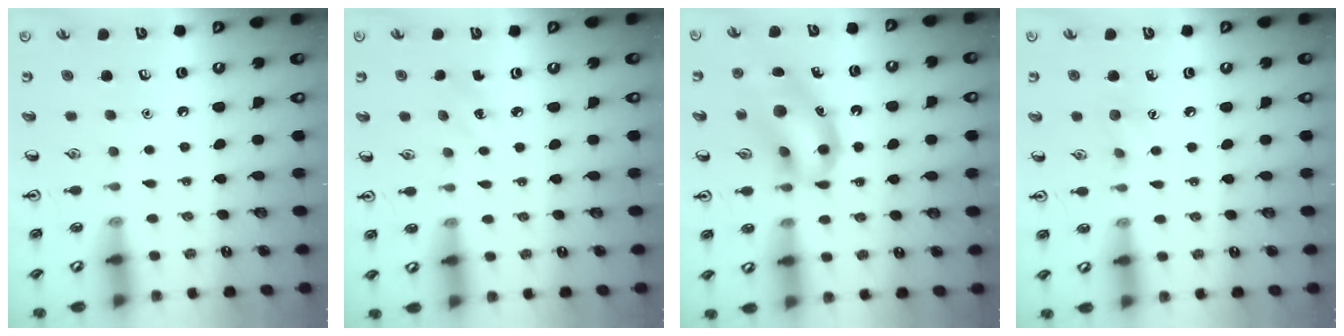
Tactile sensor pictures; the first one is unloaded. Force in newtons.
{"total": 2.5, "press": 2.3, "slide": 0.9}
{"total": 14.2, "press": 13.7, "slide": 3.9}
{"total": 5.6, "press": 5.3, "slide": 1.6}